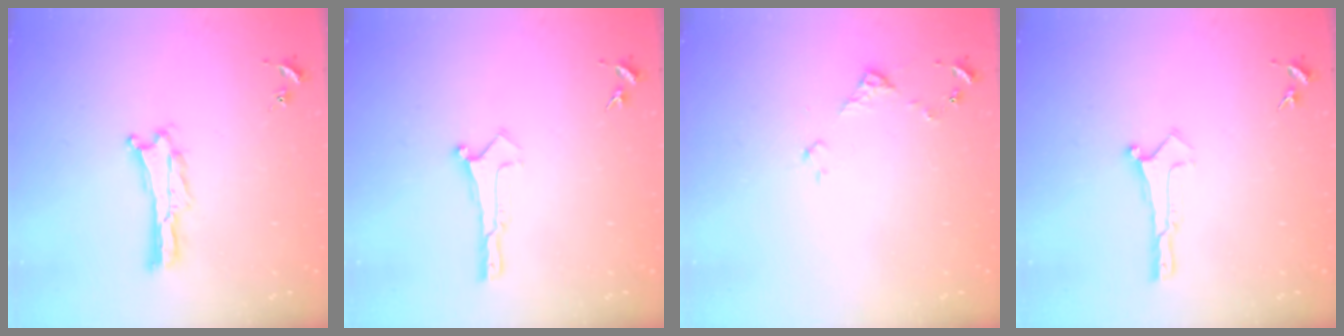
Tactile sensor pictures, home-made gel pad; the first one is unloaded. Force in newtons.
{"total": 0.0}
{"total": 3.5, "press": 3.5, "slide": 0.4}
{"total": 0.0}